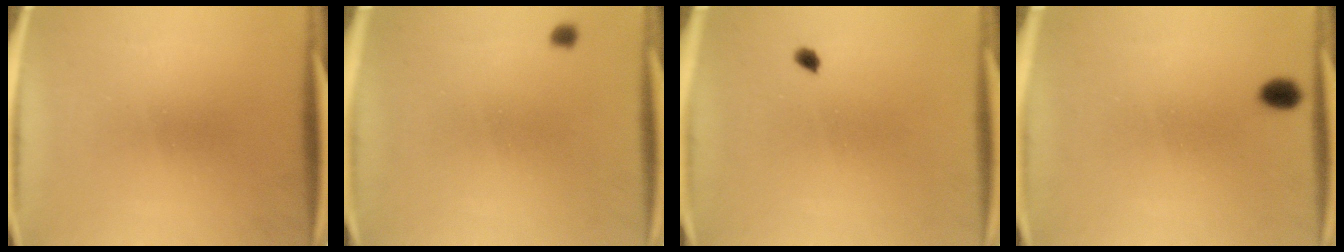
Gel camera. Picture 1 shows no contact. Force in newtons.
{"total": 1.0}
{"total": 1.1}
{"total": 1.7}